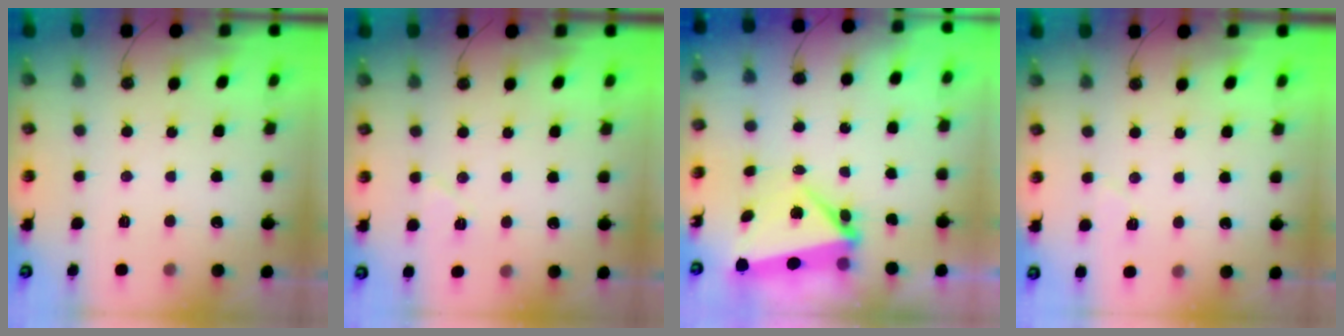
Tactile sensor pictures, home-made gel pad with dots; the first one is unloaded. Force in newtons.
{"total": 4.8, "press": 4.4, "slide": 2.1}
{"total": 11.4, "press": 5.4, "slide": 10.1}
{"total": 4.2, "press": 4.1, "slide": 1.2}